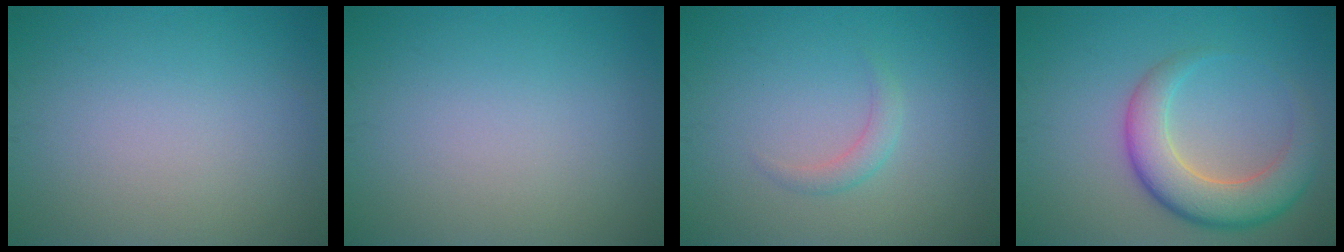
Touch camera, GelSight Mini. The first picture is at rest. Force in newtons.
{"total": 0.0}
{"total": 1.4, "press": 1.4, "slide": 0.1}
{"total": 6.0, "press": 6.0, "slide": 0.2}